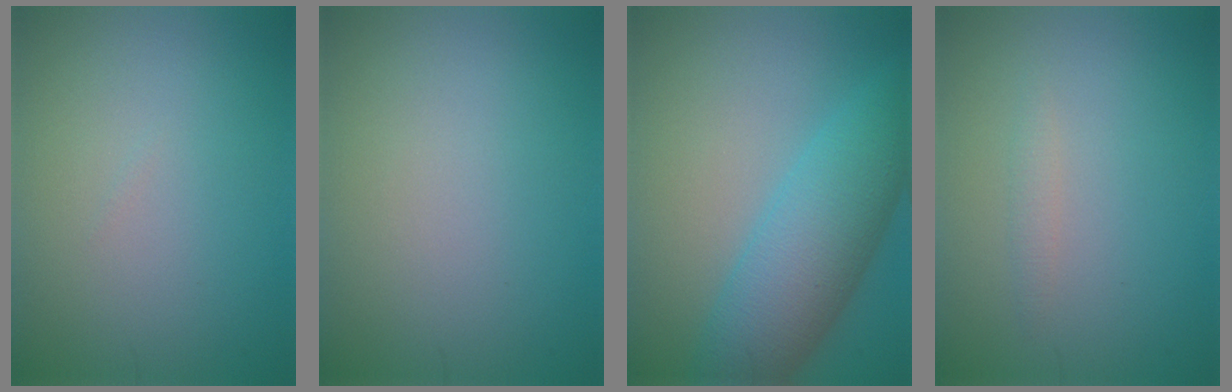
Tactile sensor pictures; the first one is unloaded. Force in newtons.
{"total": 0.0}
{"total": 7.6, "press": 7.6, "slide": 0.3}
{"total": 0.8, "press": 0.8, "slide": 0.1}